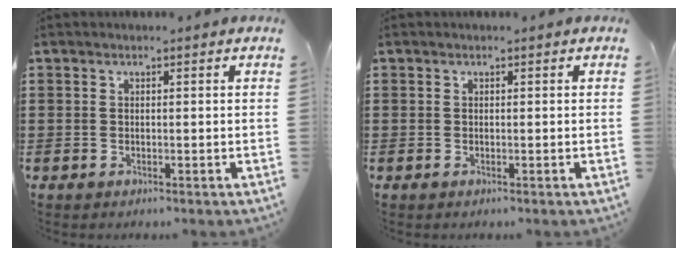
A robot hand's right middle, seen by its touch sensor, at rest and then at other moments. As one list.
[{"total": 0.0}]